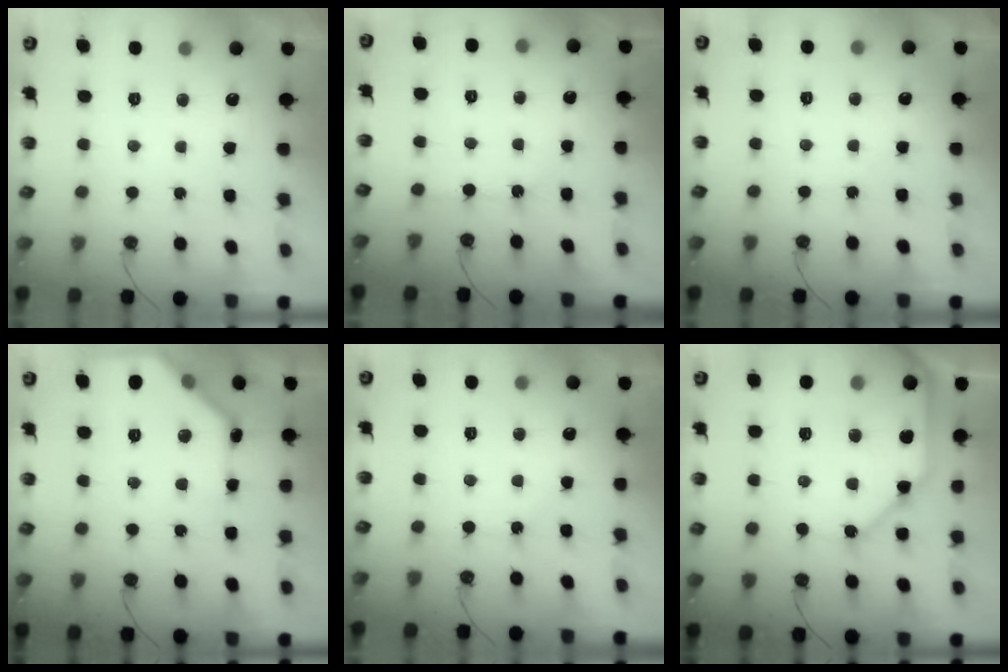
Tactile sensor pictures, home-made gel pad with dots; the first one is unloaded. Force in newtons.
{"total": 1.4, "press": 1.3, "slide": 0.3}
{"total": 3.2, "press": 3.2, "slide": 0.5}
{"total": 10.9, "press": 10.9, "slide": 0.4}
{"total": 2.8, "press": 2.8, "slide": 0.6}
{"total": 14.0, "press": 13.9, "slide": 1.7}